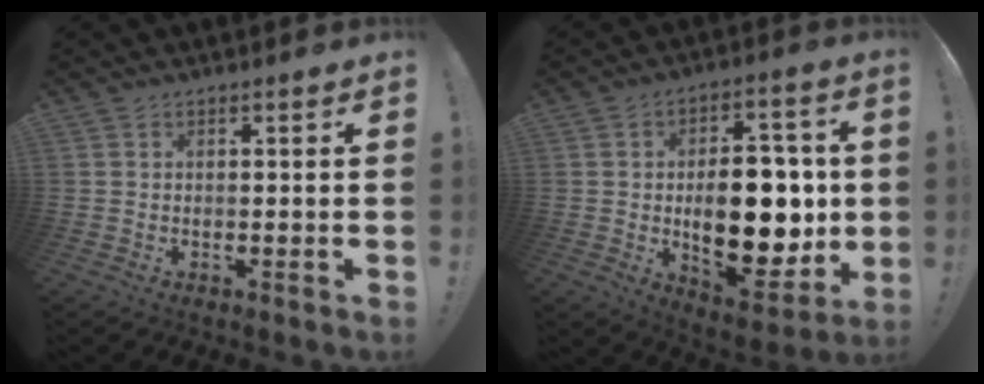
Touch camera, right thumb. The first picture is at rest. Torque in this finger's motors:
{"motor_torque": [1.92, 3.09, 1.36, -0.84, 0.08]}